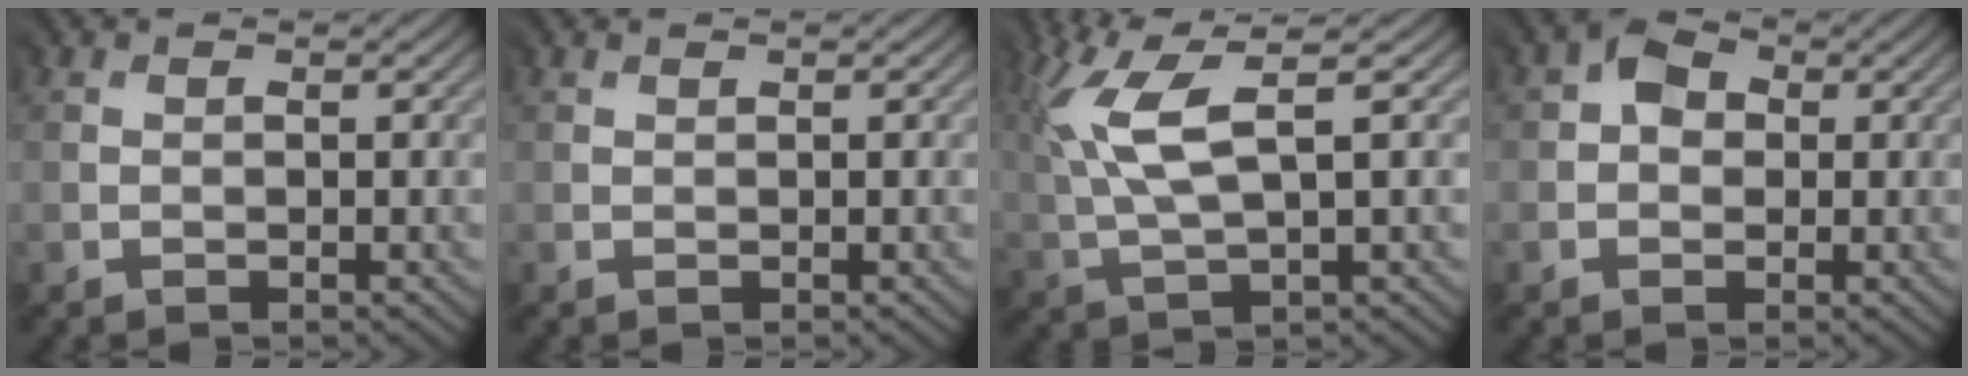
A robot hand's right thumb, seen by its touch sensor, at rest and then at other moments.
{"total": 0.0}
{"total": 7.9, "force": [3.2, 2.2, 6.9], "torque": [-0.170, 0.014, 0.064]}
{"total": 3.8, "force": [1.0, 3.0, 2.1], "torque": [-0.031, 0.007, 0.008]}